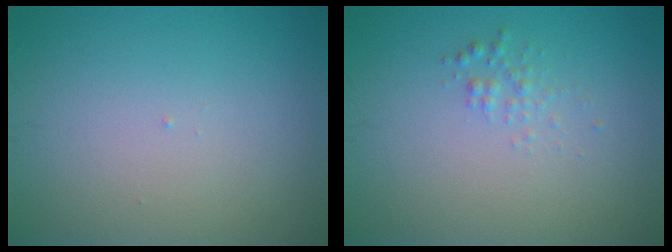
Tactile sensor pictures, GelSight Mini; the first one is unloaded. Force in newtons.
{"total": 1.0, "press": 1.0, "slide": 0.0}